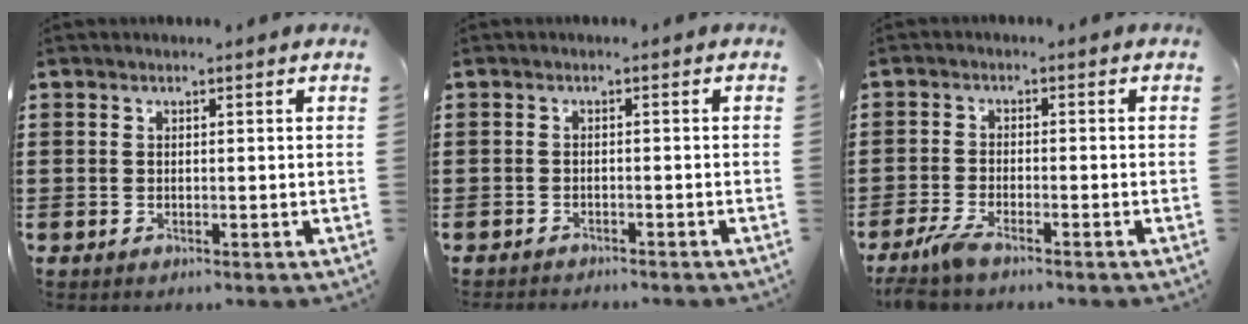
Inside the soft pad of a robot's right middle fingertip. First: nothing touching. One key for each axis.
{"total": 1.1, "fx": -1.1, "fy": 0.0, "fz": 0.0, "tx": -0.003, "ty": 0.002, "tz": -0.022}
{"total": 3.1, "fx": -2.4, "fy": 0.1, "fz": 1.9, "tx": -0.062, "ty": -0.013, "tz": -0.053}